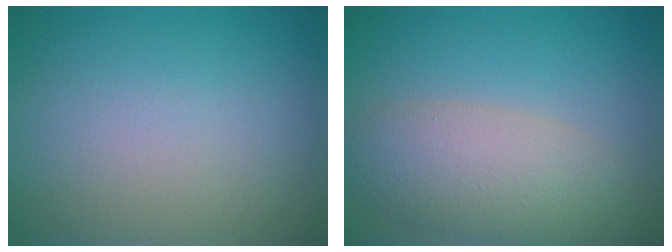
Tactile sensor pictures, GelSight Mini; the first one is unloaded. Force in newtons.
{"total": 5.7, "press": 5.7, "slide": 0.4}